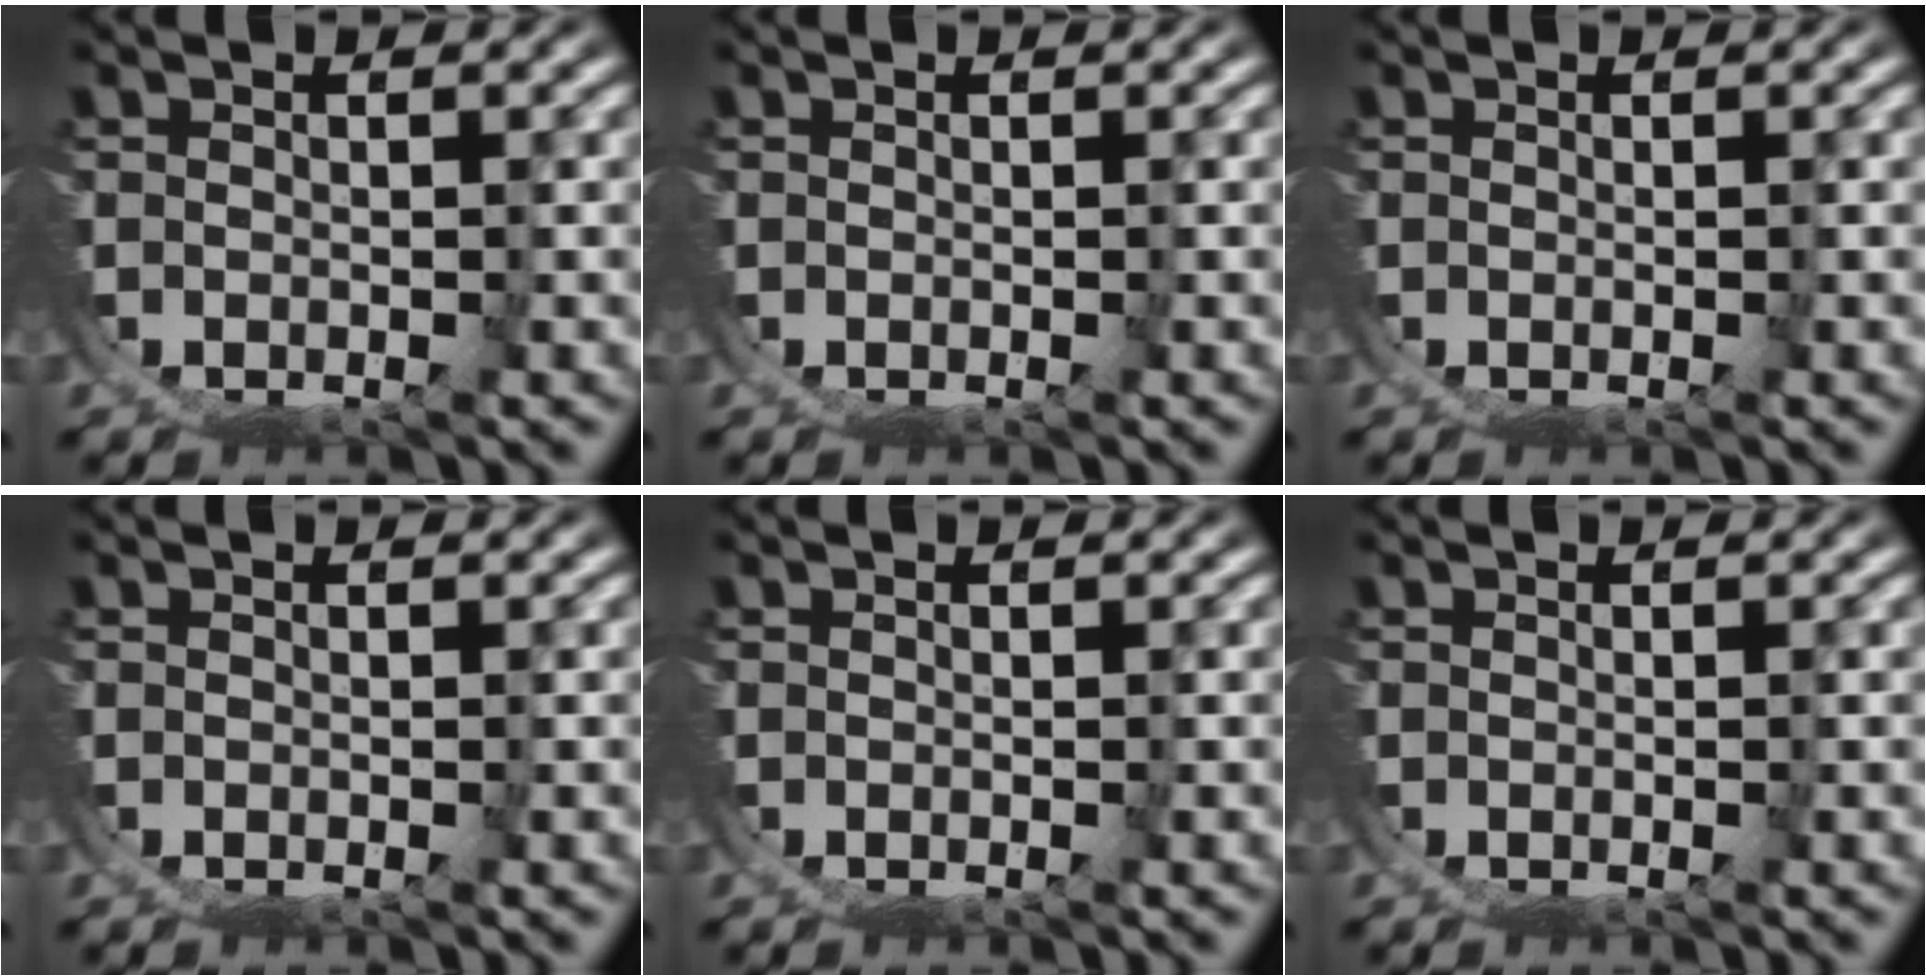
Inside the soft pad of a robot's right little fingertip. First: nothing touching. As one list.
[{"total": 0.0}, {"total": 0.0}, {"total": 0.0}, {"total": 0.0}, {"total": 0.0}]